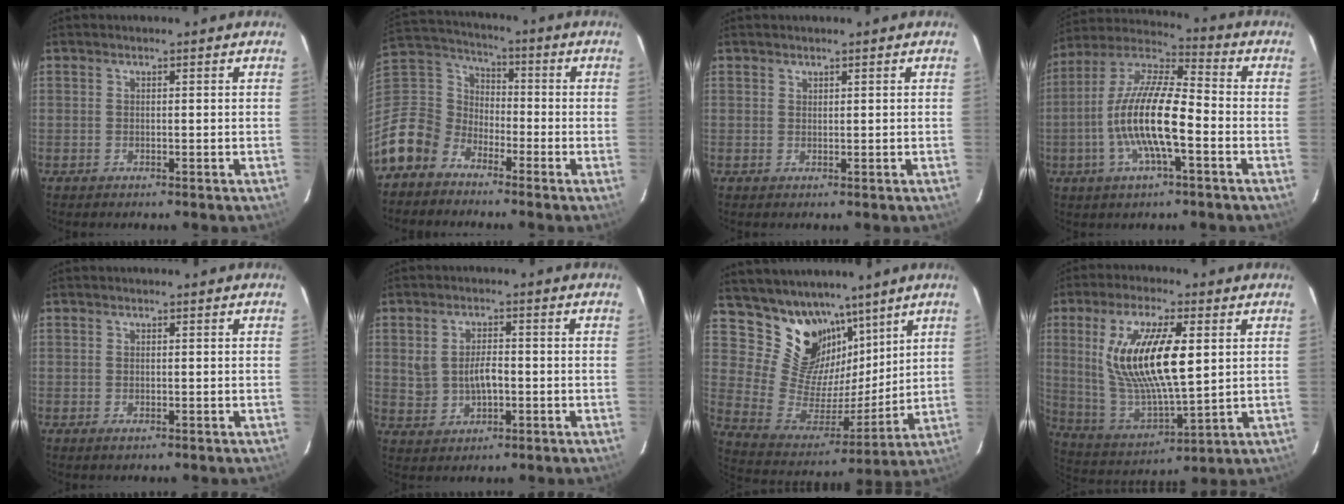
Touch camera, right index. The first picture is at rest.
{"total": 12.3, "force": [-8.3, 8.7, 3.0], "torque": [-0.098, 0.033, -0.174]}
{"total": 0.6, "force": [0.5, 0.2, 0.0], "torque": [0.001, 0.000, 0.011]}
{"total": 15.3, "force": [-3.9, 3.6, 14.3], "torque": [-0.280, 0.001, -0.081]}
{"total": 0.5, "force": [-0.1, 0.3, 0.4], "torque": [-0.007, 0.000, -0.001]}
{"total": 5.6, "force": [-0.2, 3.4, 4.4], "torque": [-0.090, 0.008, 0.007]}
{"total": 16.3, "force": [11.4, 9.7, 6.4], "torque": [-0.136, -0.002, 0.221]}
{"total": 17.8, "force": [4.2, 5.8, 16.3], "torque": [-0.318, -0.003, 0.091]}